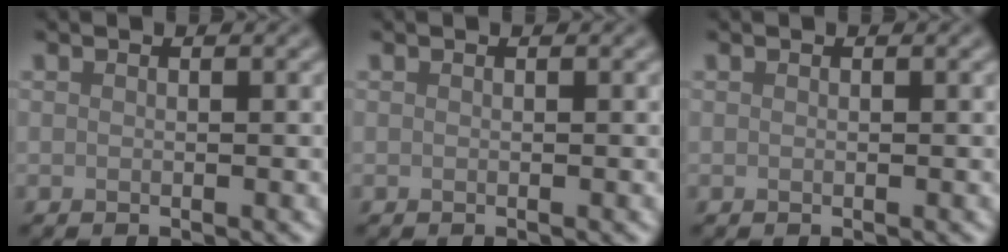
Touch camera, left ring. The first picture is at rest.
{"total": 0.0}
{"total": 0.0}